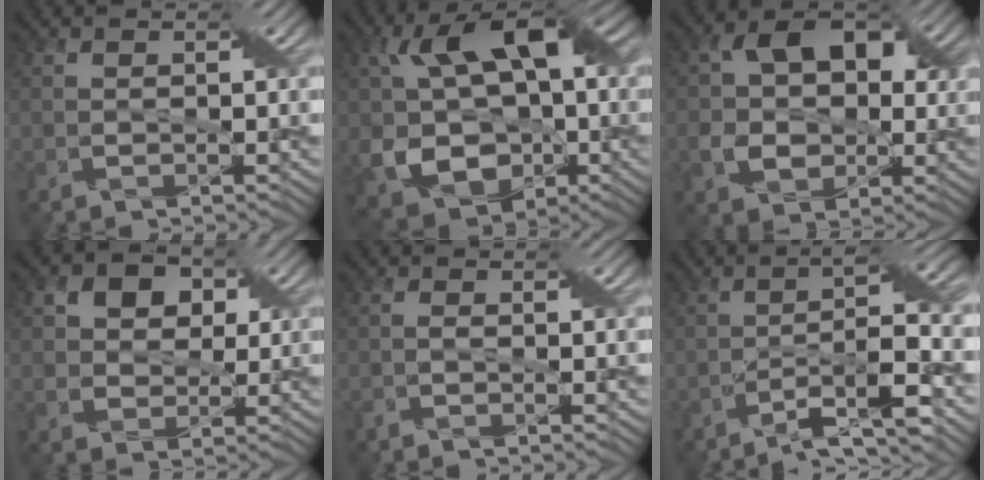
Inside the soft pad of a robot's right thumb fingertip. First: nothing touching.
{"total": 15.6, "force": [0.2, 10.5, 11.5], "torque": [-0.206, -0.002, 0.000]}
{"total": 9.0, "force": [0.9, 6.6, 6.0], "torque": [-0.108, 0.004, 0.010]}
{"total": 6.6, "force": [2.2, 5.5, 2.8], "torque": [-0.077, 0.012, 0.029]}
{"total": 1.0, "force": [-0.7, 0.2, 0.6], "torque": [-0.018, 0.004, -0.016]}
{"total": 11.0, "force": [-5.5, 1.9, 9.3], "torque": [-0.159, 0.004, -0.094]}